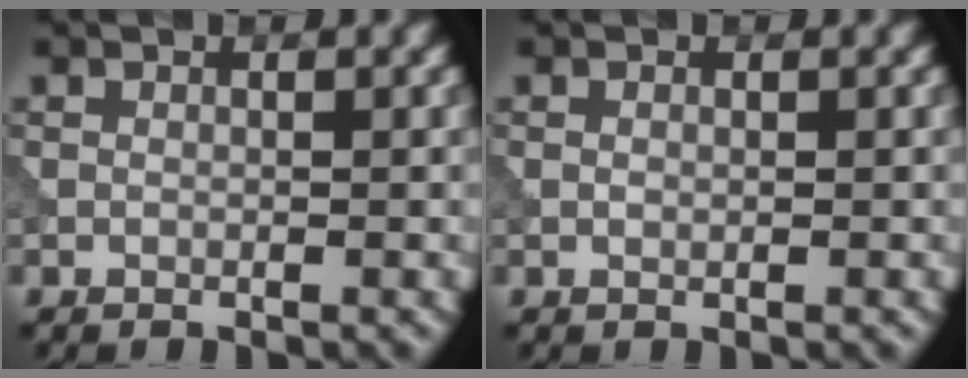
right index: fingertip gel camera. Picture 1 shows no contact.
{"total": 0.0}